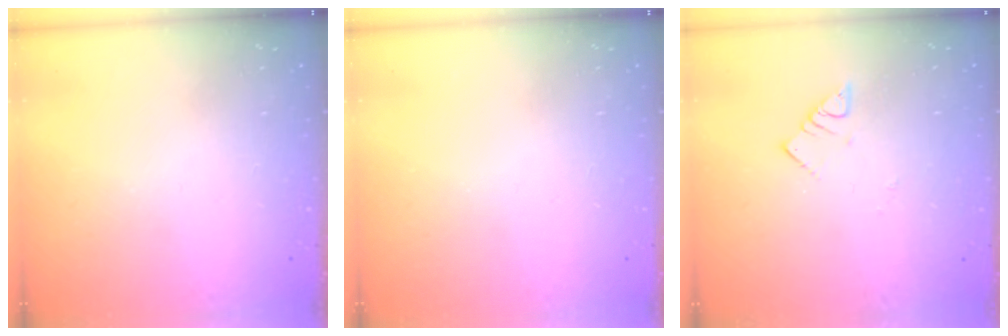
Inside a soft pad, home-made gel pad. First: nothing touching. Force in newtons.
{"total": 0.0}
{"total": 2.4, "press": 2.4, "slide": 0.4}